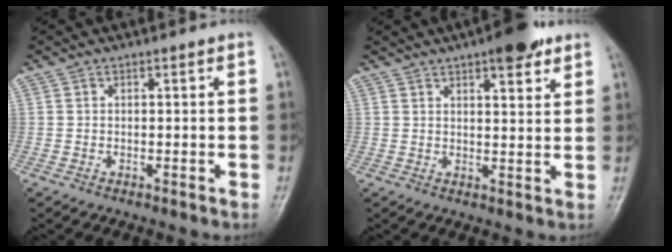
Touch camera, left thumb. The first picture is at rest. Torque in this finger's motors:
{"motor_torque": [0.86, 0.54, 0.82, -0.48, 0.07]}